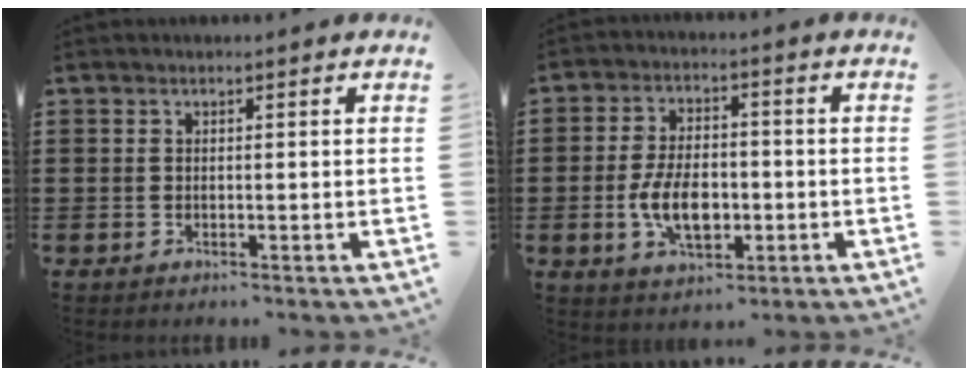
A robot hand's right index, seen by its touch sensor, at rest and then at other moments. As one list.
[{"total": 7.8, "force": [-1.7, 4.3, 6.3], "torque": [-0.113, -0.002, -0.034]}]